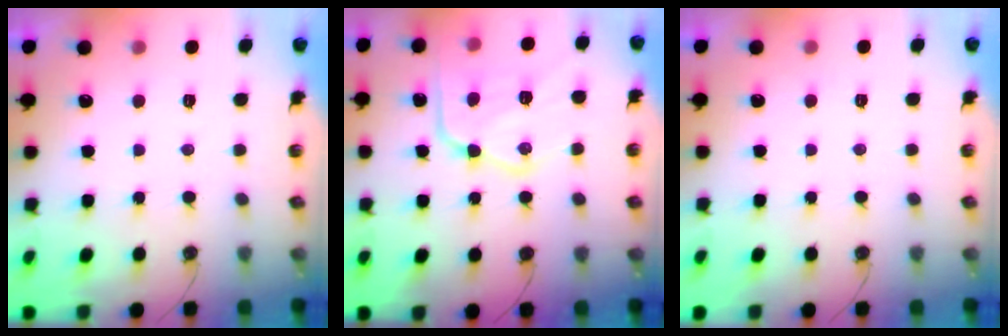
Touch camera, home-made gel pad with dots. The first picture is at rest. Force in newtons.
{"total": 20.9, "press": 20.8, "slide": 2.2}
{"total": 0.0}